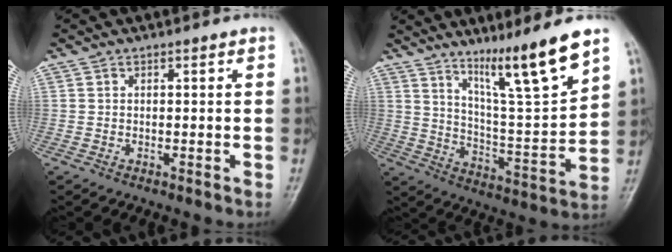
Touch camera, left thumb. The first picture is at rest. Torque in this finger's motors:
{"motor_torque": [0.60, 0.47, 1.07, -1.56, 0.10]}